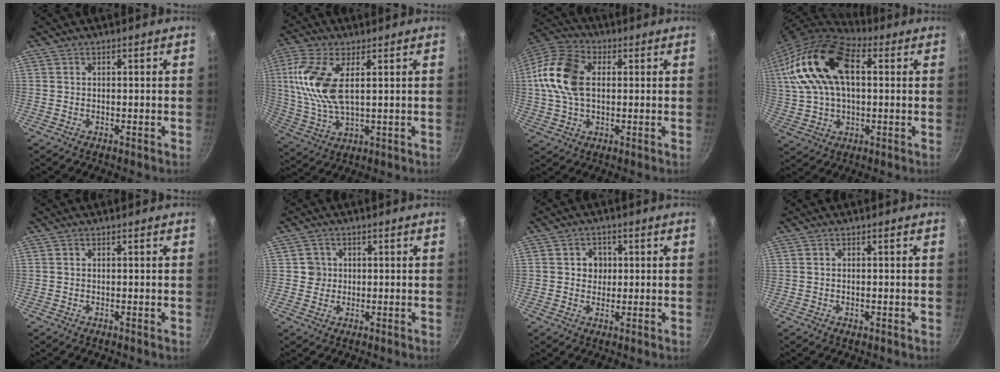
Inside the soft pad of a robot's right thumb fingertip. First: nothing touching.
{"total": 12.5, "force": [2.9, 5.6, 10.8], "torque": [-0.229, 0.000, 0.060]}
{"total": 14.7, "force": [1.7, 9.4, 11.1], "torque": [-0.205, 0.020, 0.015]}
{"total": 19.8, "force": [4.7, 11.5, 15.4], "torque": [-0.283, 0.020, 0.076]}
{"total": 0.0}
{"total": 2.9, "force": [0.3, 2.9, 0.4], "torque": [0.012, 0.008, 0.001]}
{"total": 3.8, "force": [0.5, 3.5, 1.4], "torque": [0.004, 0.000, 0.002]}
{"total": 0.9, "force": [-0.3, 0.5, 0.7], "torque": [-0.012, 0.002, -0.006]}